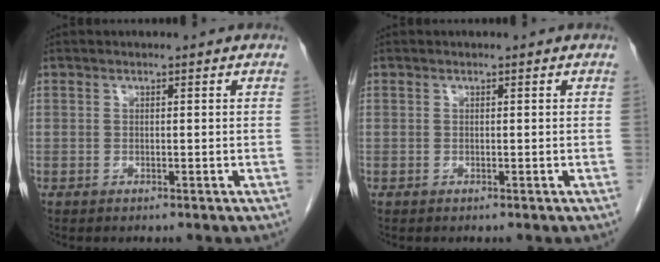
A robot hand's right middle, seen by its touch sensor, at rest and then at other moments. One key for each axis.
{"total": 0.0}